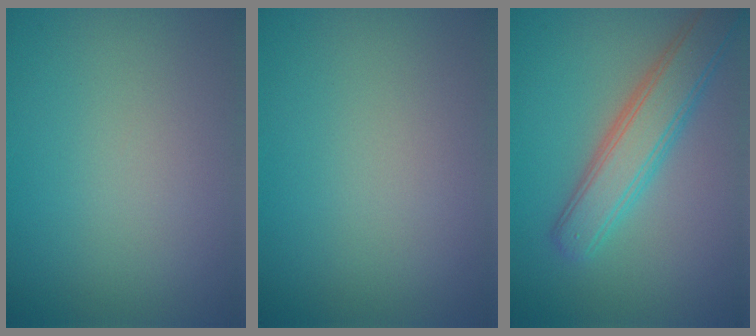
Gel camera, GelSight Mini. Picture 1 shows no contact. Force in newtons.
{"total": 0.0}
{"total": 5.0, "press": 4.9, "slide": 0.3}